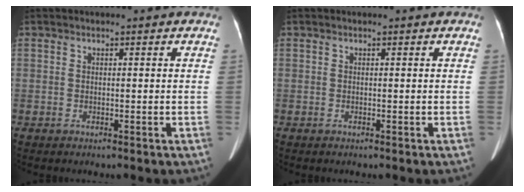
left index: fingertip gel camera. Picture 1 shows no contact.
{"total": 0.0}